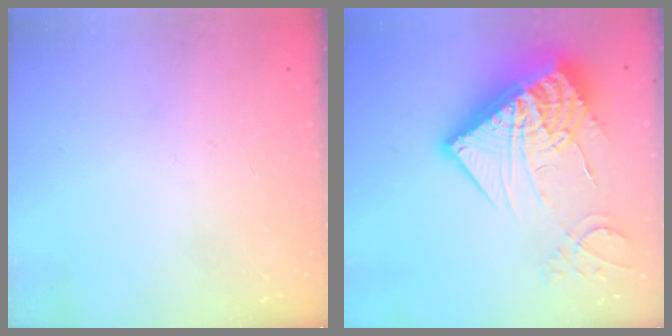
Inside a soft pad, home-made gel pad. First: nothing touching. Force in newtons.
{"total": 25.3, "press": 25.1, "slide": 3.2}